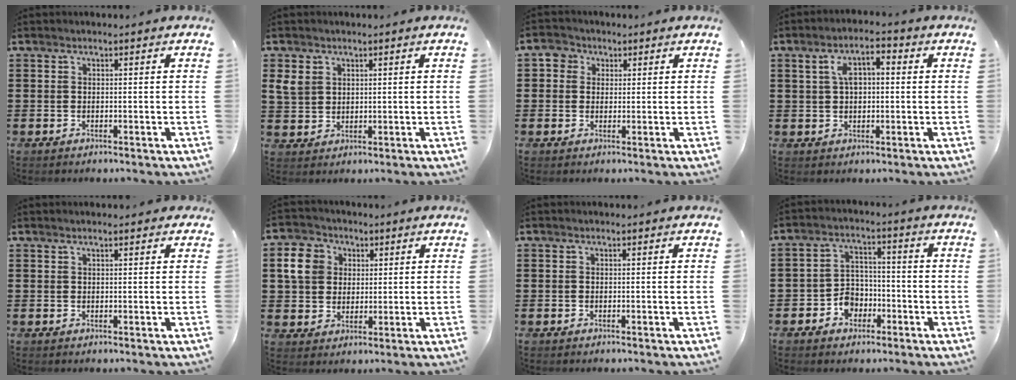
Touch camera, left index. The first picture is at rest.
{"total": 3.7, "force": [1.8, 2.9, 1.4], "torque": [-0.047, 0.008, 0.031]}
{"total": 3.3, "force": [1.4, 3.0, 0.3], "torque": [-0.013, 0.009, 0.021]}
{"total": 4.7, "force": [0.8, 2.4, 4.0], "torque": [-0.083, 0.012, 0.009]}
{"total": 1.0, "force": [0.7, 0.1, 0.6], "torque": [-0.014, 0.000, 0.014]}
{"total": 6.4, "force": [1.6, 5.8, 2.1], "torque": [-0.058, 0.015, 0.029]}
{"total": 0.0}
{"total": 4.9, "force": [-2.6, 3.8, 1.7], "torque": [-0.037, 0.013, -0.049]}